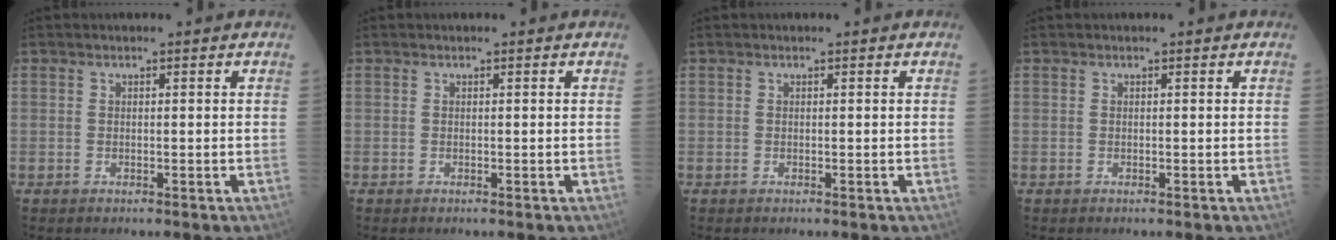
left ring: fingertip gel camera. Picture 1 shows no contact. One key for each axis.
{"total": 0.0}
{"total": 0.0}
{"total": 0.0}